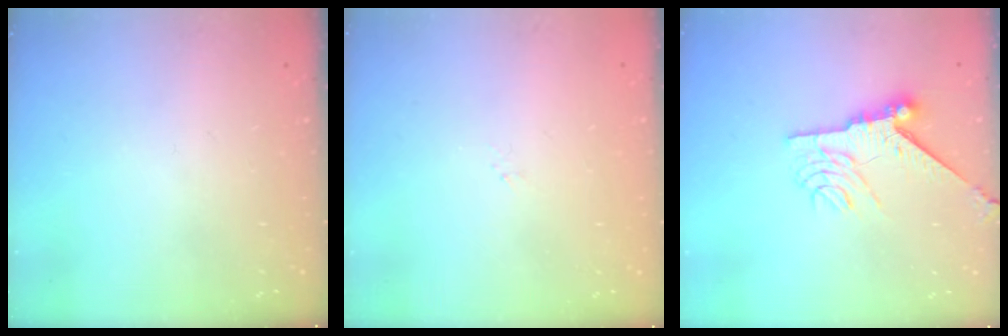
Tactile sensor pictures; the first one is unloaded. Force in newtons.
{"total": 1.3, "press": 1.2, "slide": 0.3}
{"total": 9.1, "press": 9.1, "slide": 0.6}